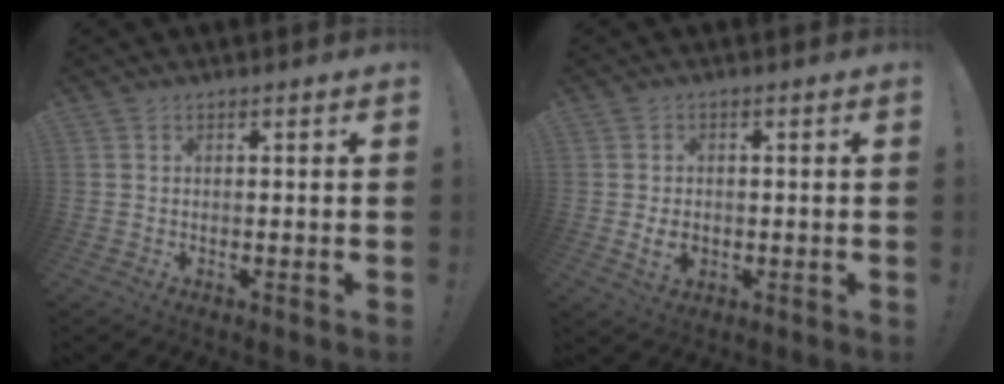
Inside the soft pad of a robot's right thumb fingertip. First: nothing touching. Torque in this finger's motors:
{"motor_torque": [-0.02, -0.05, 0.01, 0.10, -0.01]}